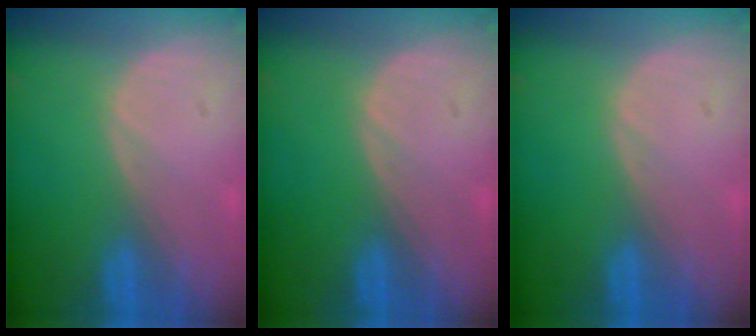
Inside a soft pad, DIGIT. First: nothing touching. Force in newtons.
{"total": 0.0}
{"total": 0.0}